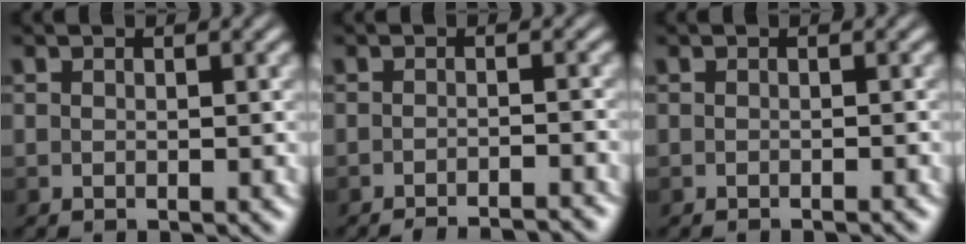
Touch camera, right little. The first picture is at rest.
{"total": 3.4, "force": [-2.9, 0.5, 1.7], "torque": [-0.001, 0.004, -0.046]}
{"total": 0.5, "force": [-0.5, -0.2, 0.0], "torque": [-0.001, -0.001, -0.010]}